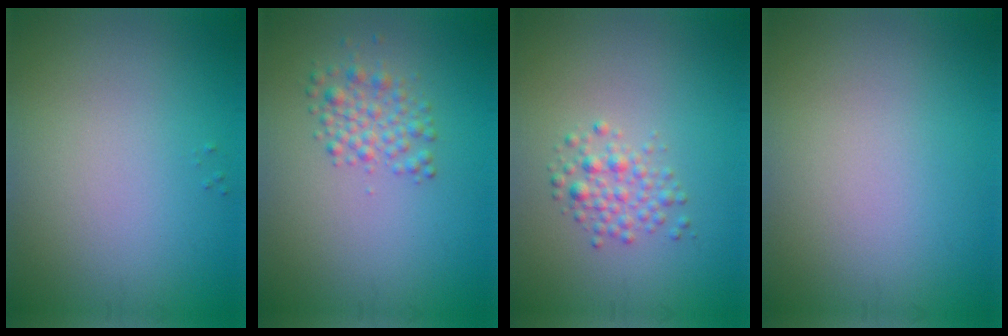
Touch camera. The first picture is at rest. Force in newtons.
{"total": 2.3, "press": 2.3, "slide": 0.0}
{"total": 2.1, "press": 2.1, "slide": 0.1}
{"total": 0.0}